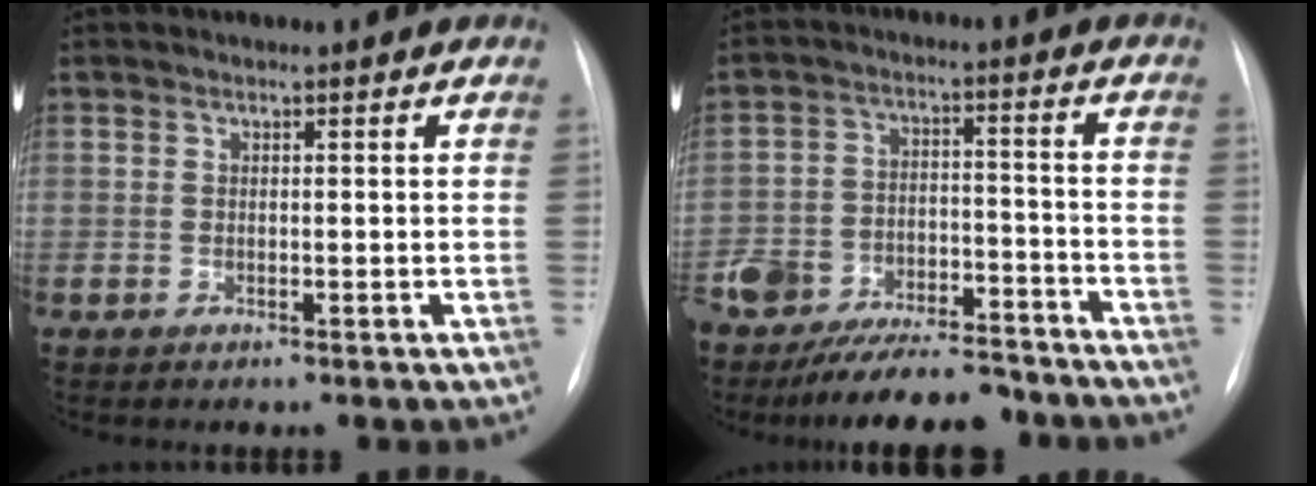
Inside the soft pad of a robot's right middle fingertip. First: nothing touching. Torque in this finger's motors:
{"motor_torque": [1.06, -1.08, 0.69, 0.17]}